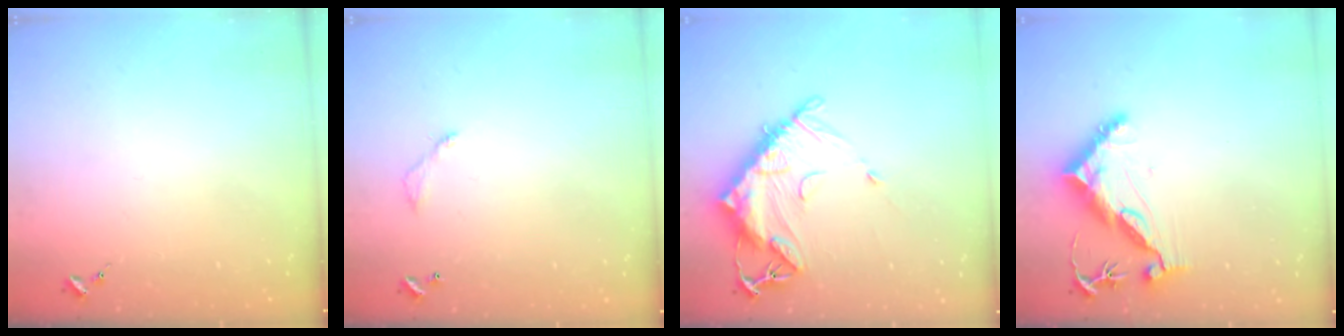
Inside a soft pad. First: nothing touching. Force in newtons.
{"total": 3.8, "press": 3.8, "slide": 0.2}
{"total": 14.5, "press": 14.4, "slide": 1.4}
{"total": 10.5, "press": 10.4, "slide": 1.1}